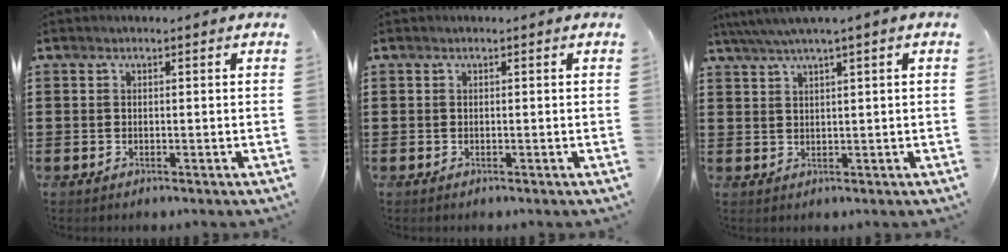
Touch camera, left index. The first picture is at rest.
{"total": 0.0}
{"total": 2.6, "force": [1.7, -0.2, 2.0], "torque": [-0.041, 0.001, 0.030]}